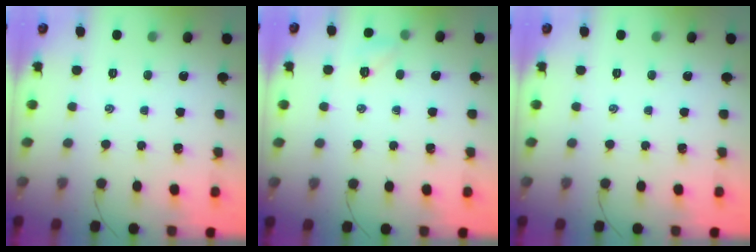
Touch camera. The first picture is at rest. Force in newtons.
{"total": 5.3, "press": 5.1, "slide": 1.3}
{"total": 0.0}